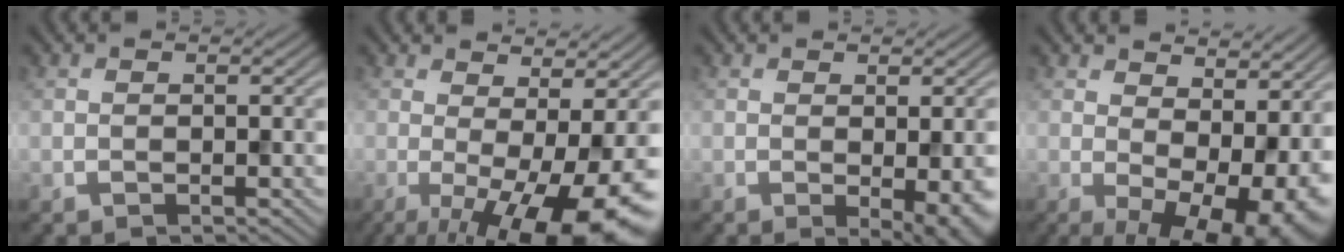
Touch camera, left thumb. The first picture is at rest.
{"total": 14.0, "force": [-3.6, 4.3, 12.8], "torque": [-0.181, -0.010, -0.041]}
{"total": 4.7, "force": [-0.8, 1.1, 4.5], "torque": [-0.061, -0.011, -0.006]}
{"total": 13.1, "force": [0.6, 7.1, 11.1], "torque": [-0.149, -0.025, 0.048]}